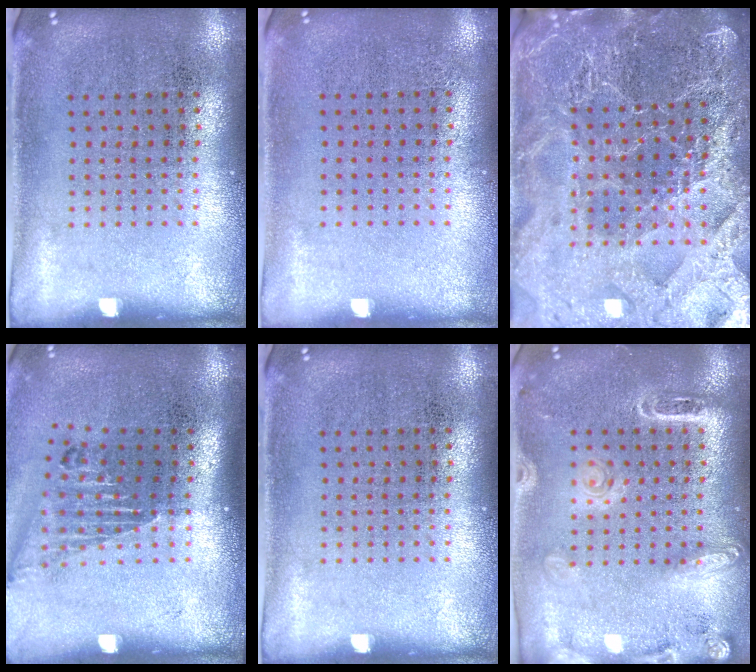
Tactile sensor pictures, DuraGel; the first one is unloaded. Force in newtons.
{"total": 0.0}
{"total": 4.7, "press": 4.4, "slide": 1.6}
{"total": 1.6, "press": 1.2, "slide": 1.0}
{"total": 0.0}
{"total": 1.9, "press": 1.7, "slide": 0.9}